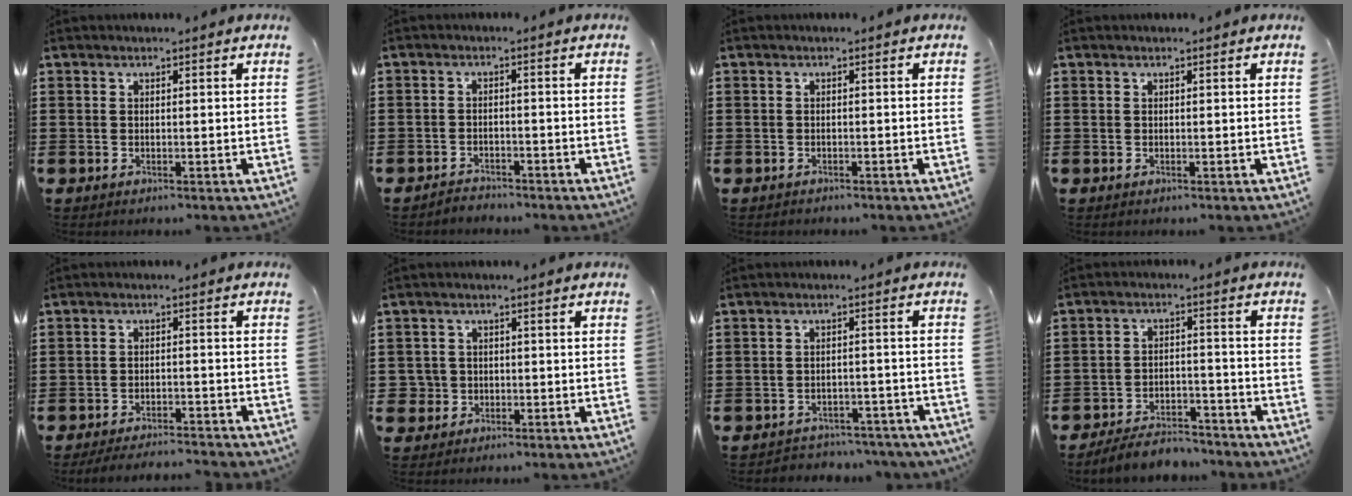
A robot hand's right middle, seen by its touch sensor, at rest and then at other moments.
{"total": 2.4, "force": [-2.3, 0.6, -0.3], "torque": [-0.002, 0.001, -0.052]}
{"total": 0.8, "force": [-0.7, 0.3, -0.1], "torque": [0.001, 0.003, -0.016]}
{"total": 0.0}
{"total": 3.5, "force": [-3.4, 0.2, 0.7], "torque": [-0.013, 0.003, -0.070]}
{"total": 2.8, "force": [-0.7, 2.7, 0.5], "torque": [-0.029, 0.002, -0.020]}
{"total": 3.0, "force": [-3.0, 0.5, -0.1], "torque": [-0.006, 0.001, -0.065]}
{"total": 5.5, "force": [-5.2, 1.0, 1.1], "torque": [-0.023, 0.008, -0.105]}